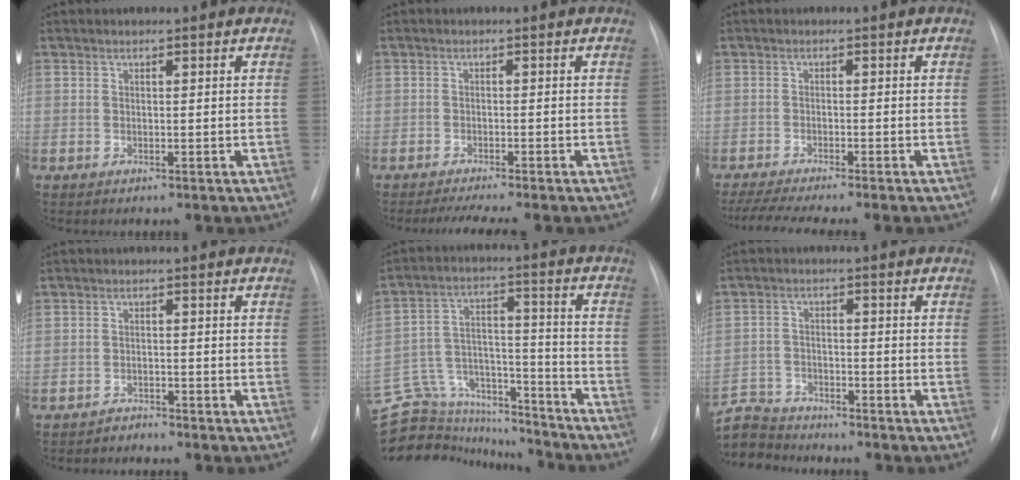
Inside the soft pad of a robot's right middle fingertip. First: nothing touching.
{"total": 3.9, "force": [-3.4, 0.0, 2.0], "torque": [-0.033, -0.007, -0.054]}
{"total": 9.4, "force": [-8.0, -0.8, 4.8], "torque": [-0.064, -0.019, -0.125]}
{"total": 1.5, "force": [-1.3, 0.1, -0.7], "torque": [0.015, -0.006, -0.021]}
{"total": 21.4, "force": [-19.4, 7.4, 5.1], "torque": [-0.134, 0.043, -0.299]}
{"total": 8.8, "force": [-8.7, 1.5, 0.5], "torque": [-0.023, 0.008, -0.161]}